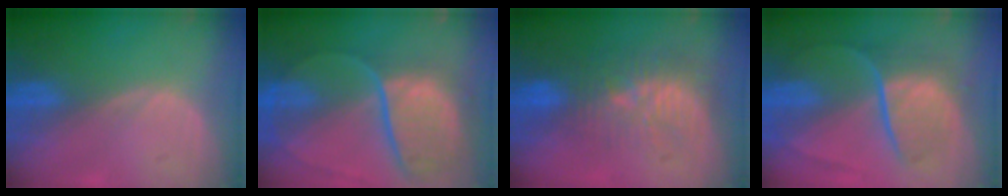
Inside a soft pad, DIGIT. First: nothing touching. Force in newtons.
{"total": 11.4, "press": 9.4, "slide": 6.4}
{"total": 9.7, "press": 8.9, "slide": 3.8}
{"total": 9.3, "press": 7.7, "slide": 5.2}